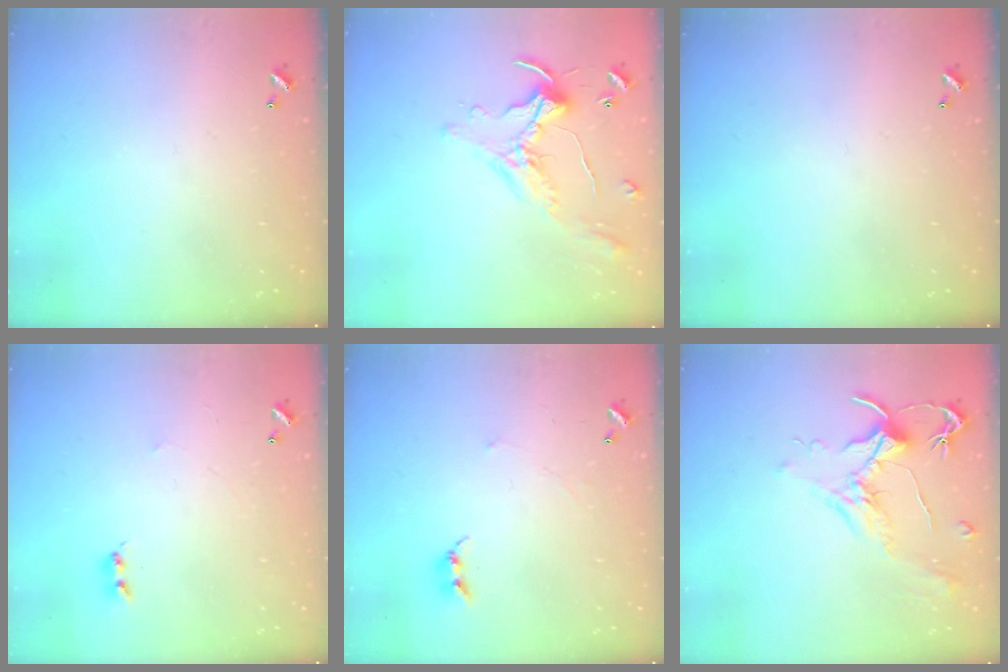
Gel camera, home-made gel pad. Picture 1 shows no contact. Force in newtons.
{"total": 0.7, "press": 0.5, "slide": 0.4}
{"total": 0.0}
{"total": 2.2, "press": 2.1, "slide": 0.5}
{"total": 2.7, "press": 2.7, "slide": 0.3}
{"total": 1.8, "press": 1.7, "slide": 0.6}